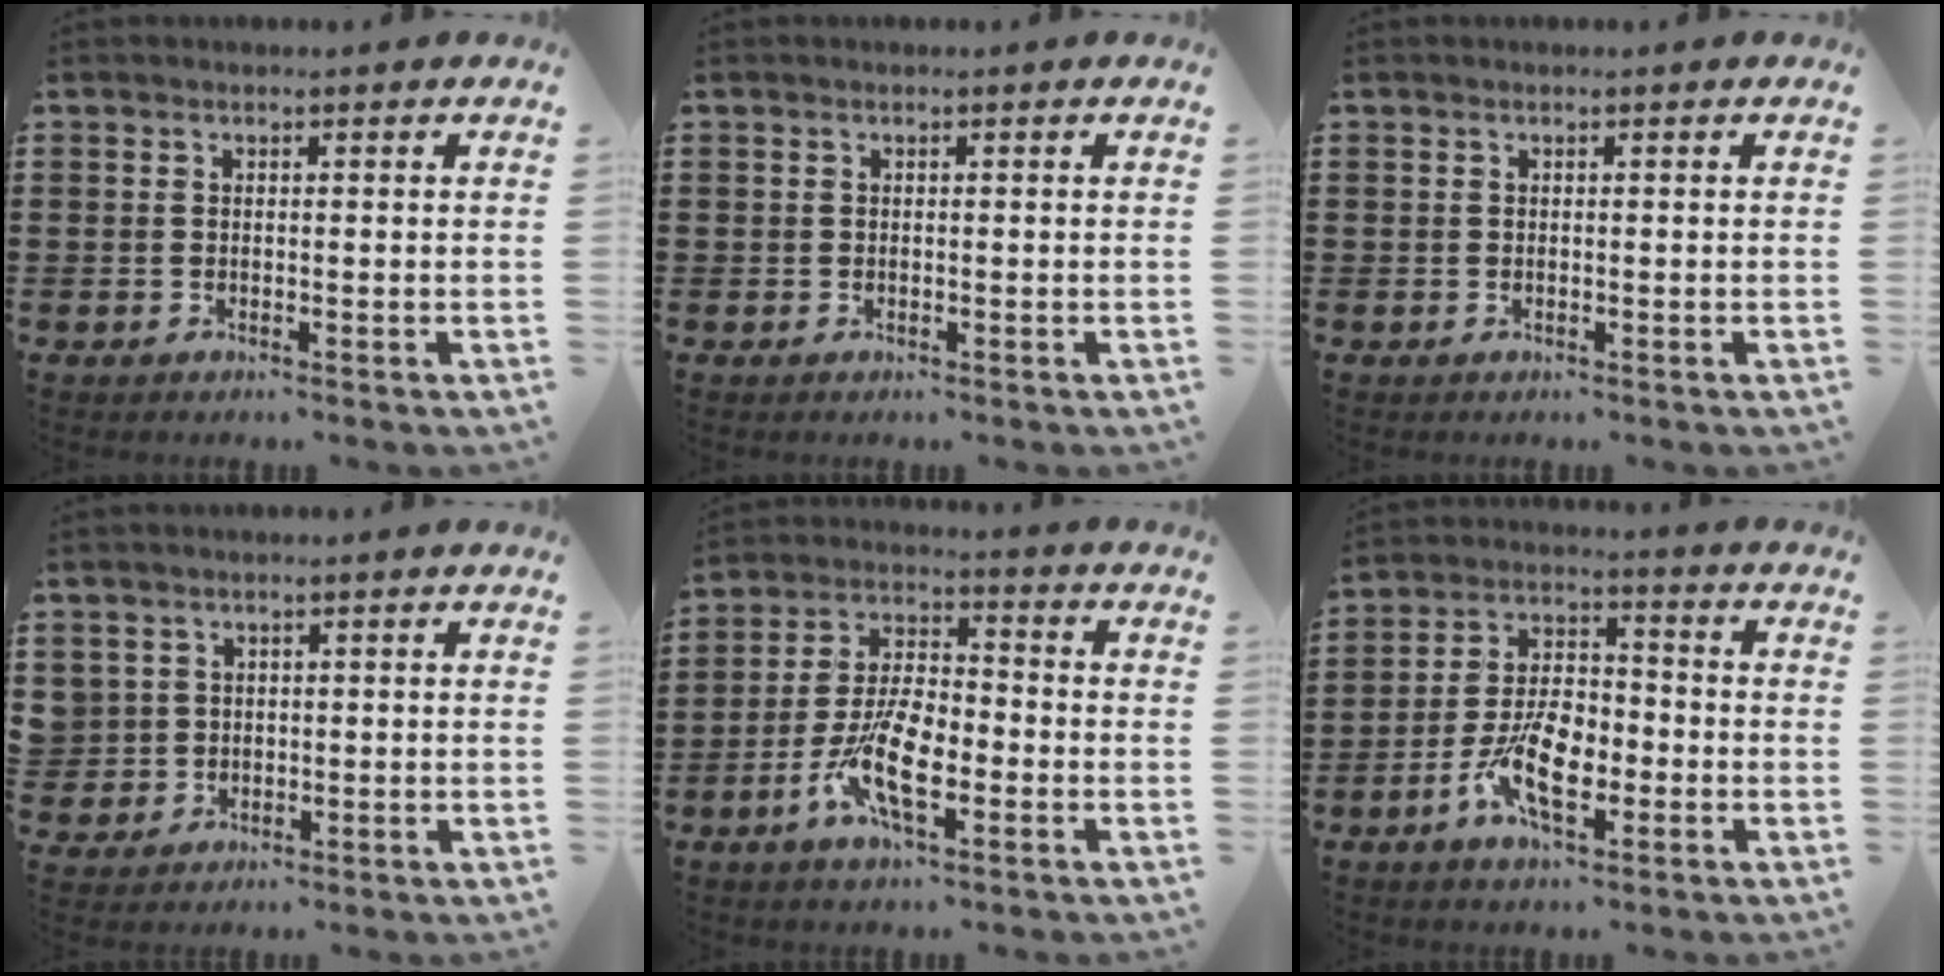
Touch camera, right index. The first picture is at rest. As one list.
[{"total": 0.0}, {"total": 0.0}, {"total": 2.2, "force": [0.7, 2.1, -0.1], "torque": [-0.009, 0.012, 0.010]}, {"total": 9.6, "force": [-4.0, 3.9, 7.8], "torque": [-0.174, -0.004, -0.077]}, {"total": 9.5, "force": [-3.9, 4.8, 7.3], "torque": [-0.151, -0.003, -0.075]}]